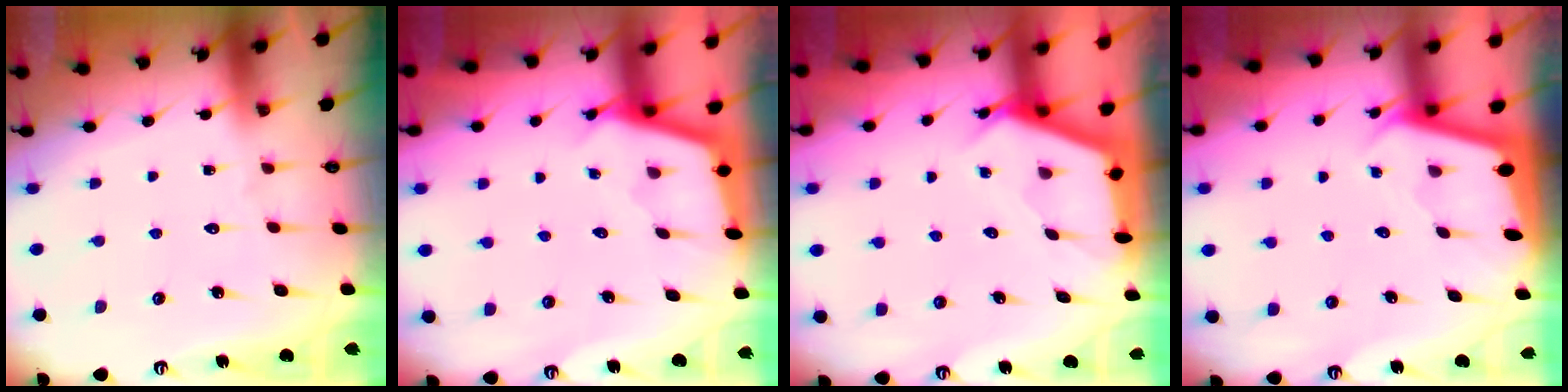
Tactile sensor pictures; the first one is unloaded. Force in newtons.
{"total": 2.3, "press": 2.3, "slide": 0.2}
{"total": 2.9, "press": 2.9, "slide": 0.3}
{"total": 2.0, "press": 2.0, "slide": 0.1}